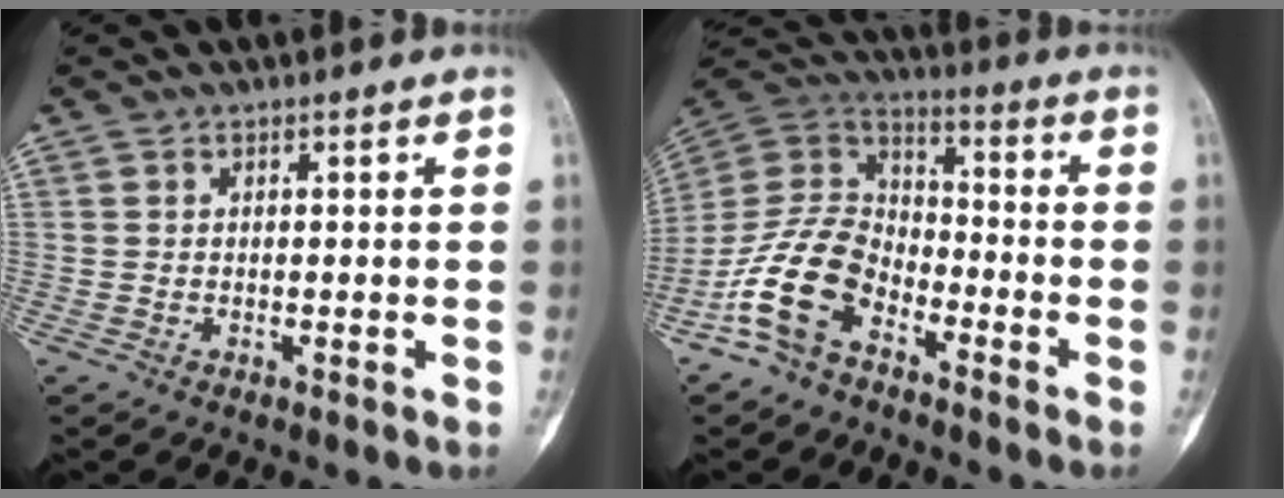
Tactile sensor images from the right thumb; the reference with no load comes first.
{"total": 14.7, "force": [-7.9, 8.7, 8.8], "torque": [-0.165, 0.063, -0.163]}